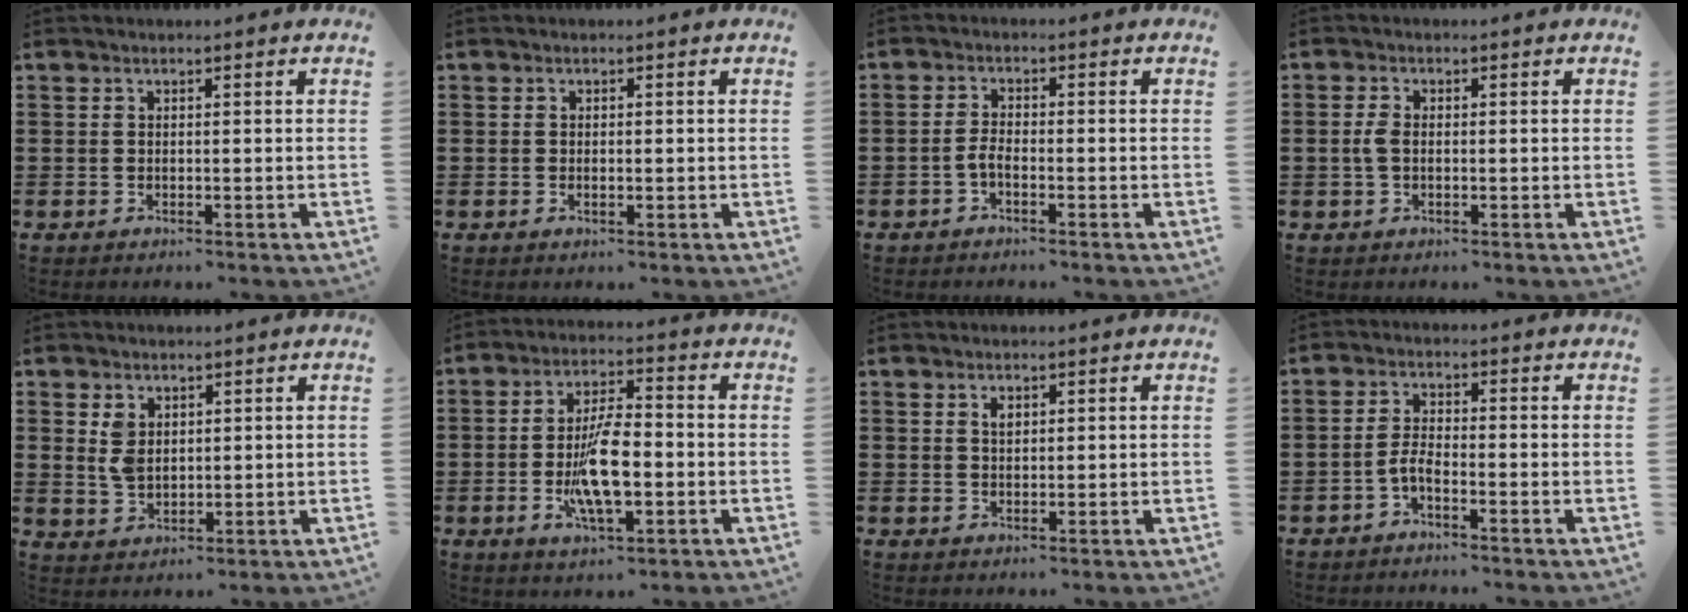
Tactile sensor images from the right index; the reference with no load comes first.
{"total": 0.9, "force": [-0.1, 0.4, 0.8], "torque": [-0.015, 0.002, -0.002]}
{"total": 2.1, "force": [-1.1, 0.6, 1.7], "torque": [-0.039, -0.001, -0.024]}
{"total": 2.5, "force": [-0.1, 1.3, 2.2], "torque": [-0.058, -0.003, -0.008]}
{"total": 3.7, "force": [1.5, 2.5, 2.2], "torque": [-0.052, 0.008, 0.028]}
{"total": 10.2, "force": [-2.1, 3.8, 9.3], "torque": [-0.194, -0.008, -0.039]}
{"total": 1.3, "force": [0.7, 0.7, 0.8], "torque": [-0.018, 0.004, 0.012]}
{"total": 2.9, "force": [-1.8, 0.7, 2.1], "torque": [-0.053, 0.000, -0.039]}